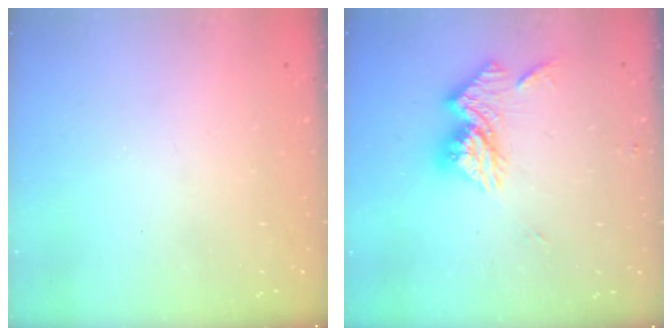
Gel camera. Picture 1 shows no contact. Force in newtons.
{"total": 12.6, "press": 12.6, "slide": 1.1}